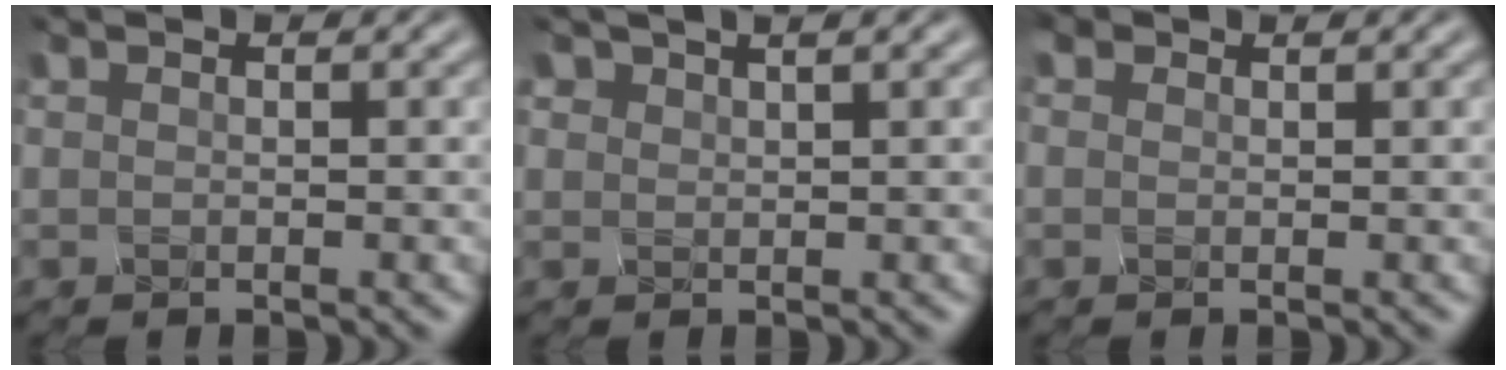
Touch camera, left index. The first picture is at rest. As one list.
[{"total": 1.3, "force": [1.1, 0.2, 0.6], "torque": [-0.021, 0.008, 0.028]}, {"total": 0.7, "force": [-0.1, -0.2, -0.7], "torque": [-0.002, 0.001, 0.012]}]